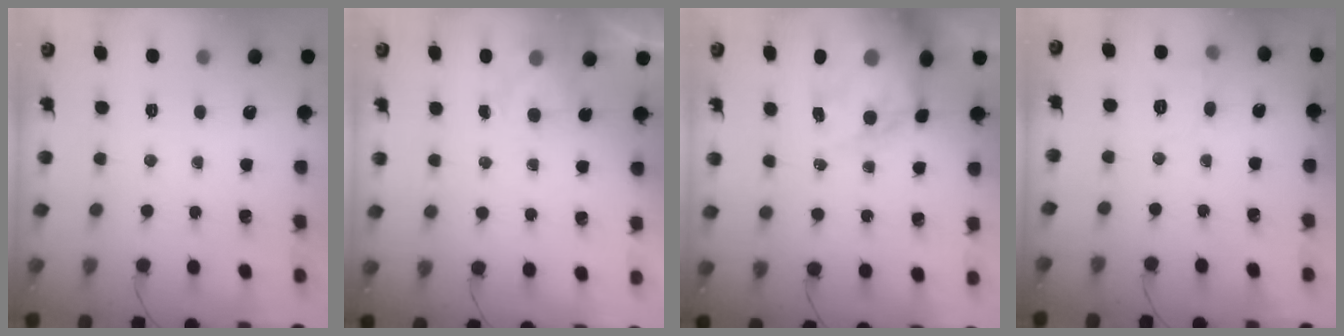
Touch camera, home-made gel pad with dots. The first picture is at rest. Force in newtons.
{"total": 2.5, "press": 2.1, "slide": 1.4}
{"total": 13.3, "press": 12.8, "slide": 3.8}
{"total": 5.6, "press": 5.4, "slide": 1.6}